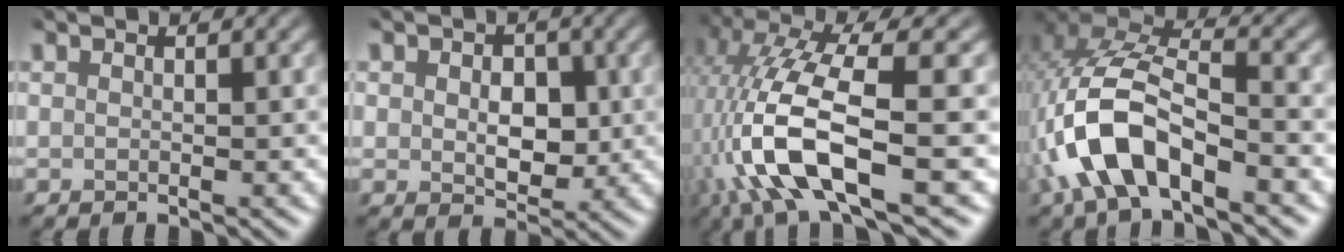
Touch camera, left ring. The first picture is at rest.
{"total": 2.8, "force": [-1.4, 2.0, 1.3], "torque": [-0.046, -0.027, 0.008]}
{"total": 9.3, "force": [-5.3, 2.1, 7.3], "torque": [-0.179, -0.013, -0.067]}
{"total": 8.1, "force": [-5.7, 2.7, 5.1], "torque": [-0.155, -0.010, -0.082]}